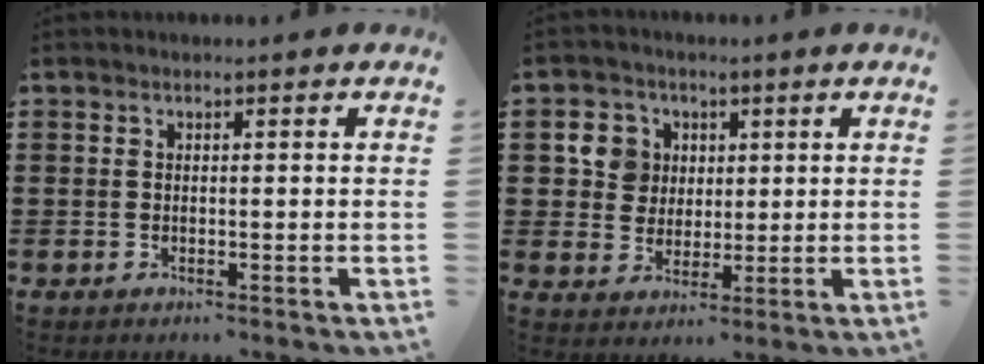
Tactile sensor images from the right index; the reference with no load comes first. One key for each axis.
{"total": 6.0, "fx": 1.5, "fy": 5.6, "fz": 1.5, "tx": -0.049, "ty": 0.015, "tz": 0.027}